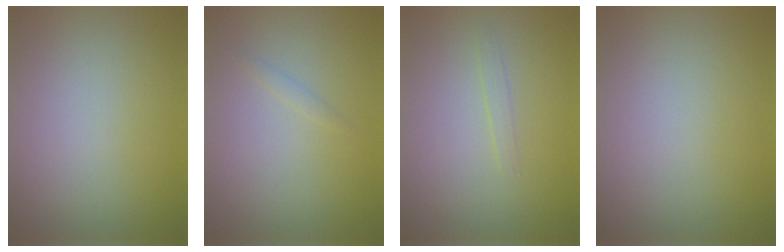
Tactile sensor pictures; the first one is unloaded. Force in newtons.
{"total": 0.6, "press": 0.6, "slide": 0.0}
{"total": 0.7, "press": 0.7, "slide": 0.1}
{"total": 0.0}